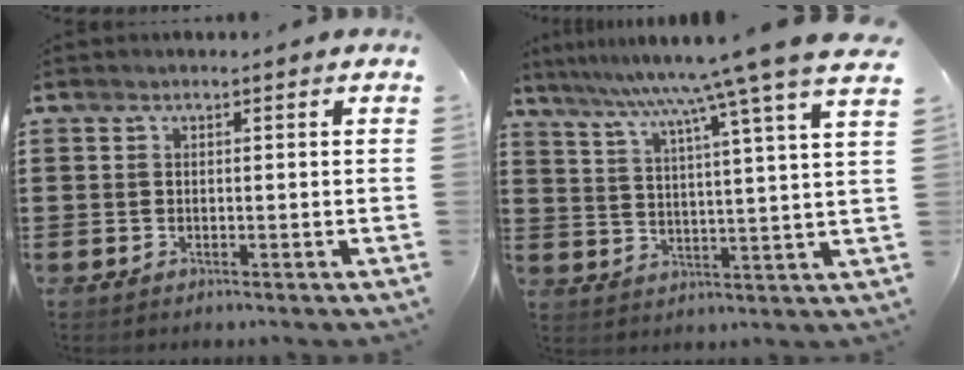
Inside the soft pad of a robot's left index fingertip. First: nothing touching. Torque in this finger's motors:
{"motor_torque": [0.80, -0.85, 0.41, 0.21]}